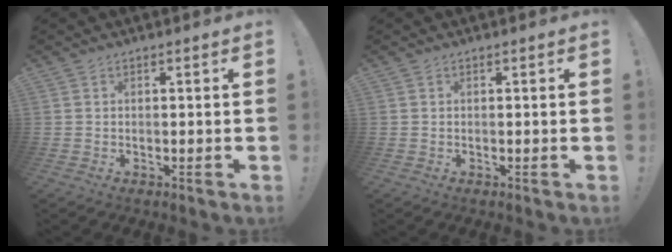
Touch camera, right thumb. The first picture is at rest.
{"total": 0.0}